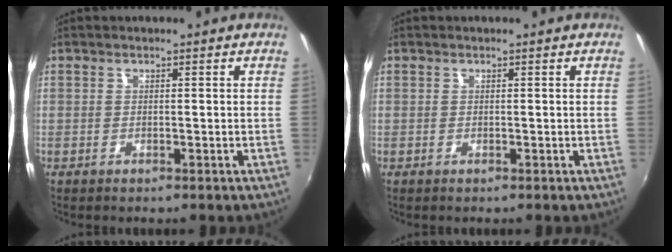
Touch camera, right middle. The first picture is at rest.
{"total": 0.0}